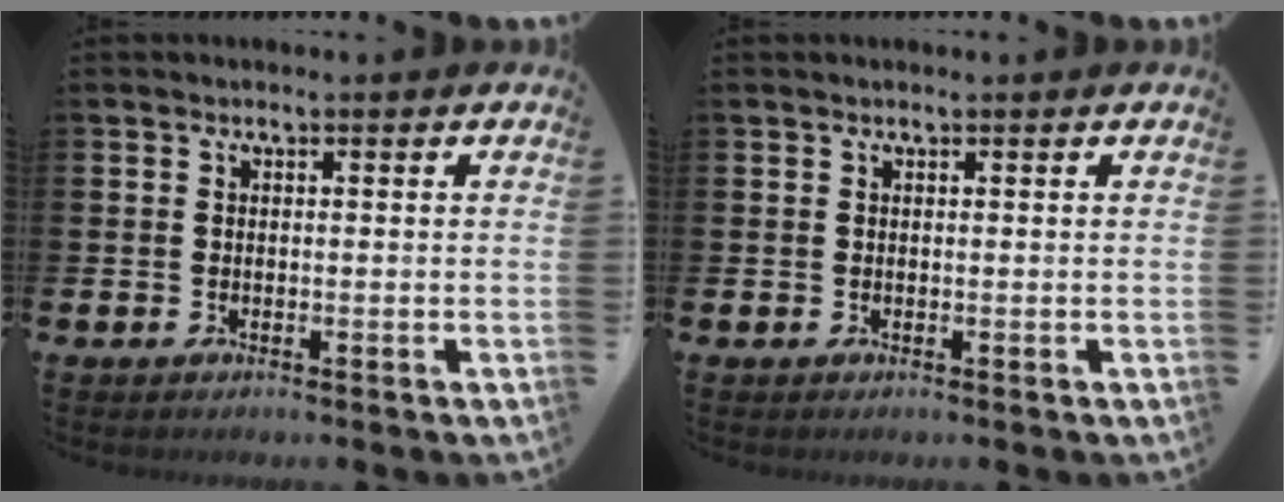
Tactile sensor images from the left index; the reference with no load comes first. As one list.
[{"total": 0.0}]